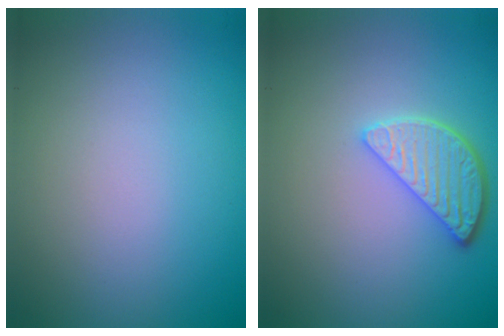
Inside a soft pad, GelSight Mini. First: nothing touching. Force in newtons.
{"total": 3.4, "press": 2.9, "slide": 1.8}